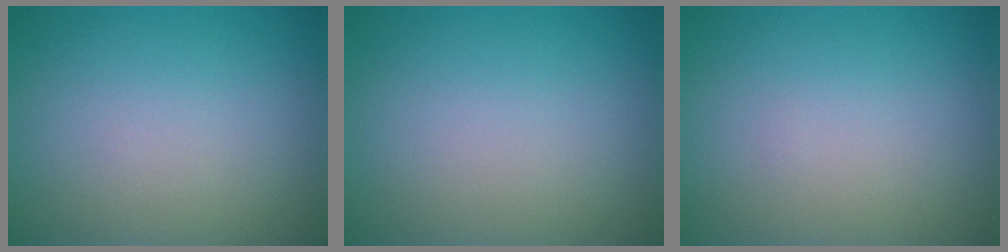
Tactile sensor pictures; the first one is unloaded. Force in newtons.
{"total": 0.0}
{"total": 0.0}